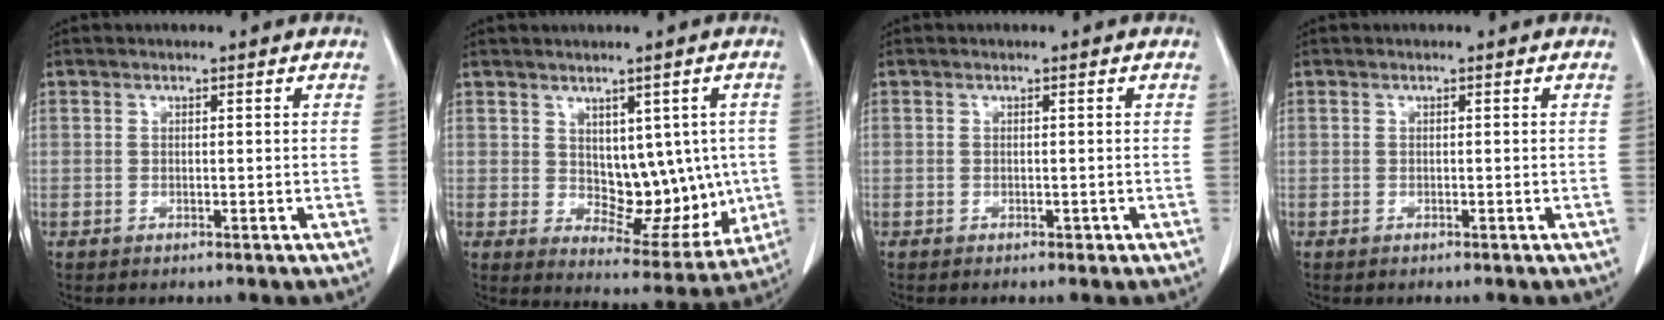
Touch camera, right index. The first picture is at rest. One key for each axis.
{"total": 7.3, "fx": 0.1, "fy": 4.3, "fz": 5.9, "tx": -0.060, "ty": 0.006, "tz": 0.020}
{"total": 0.5, "fx": -0.3, "fy": 0.3, "fz": 0.3, "tx": -0.003, "ty": 0.002, "tz": -0.006}
{"total": 0.0}